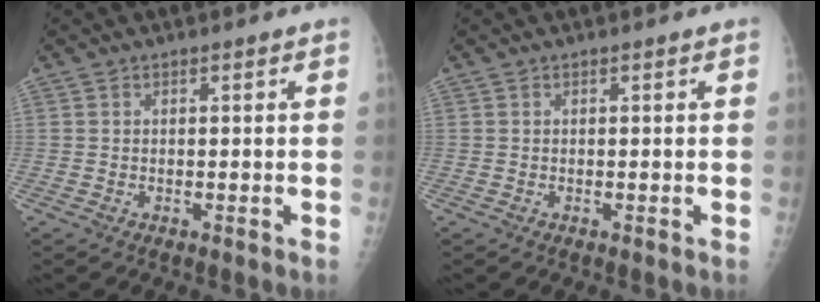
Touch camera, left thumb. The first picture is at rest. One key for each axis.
{"total": 0.0}